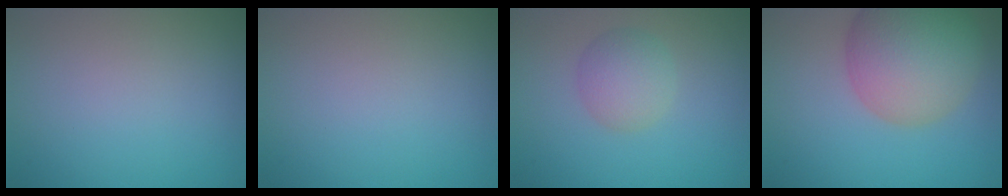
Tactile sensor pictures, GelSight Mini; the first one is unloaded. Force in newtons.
{"total": 0.0}
{"total": 3.0, "press": 3.0, "slide": 0.0}
{"total": 9.2, "press": 9.1, "slide": 0.6}